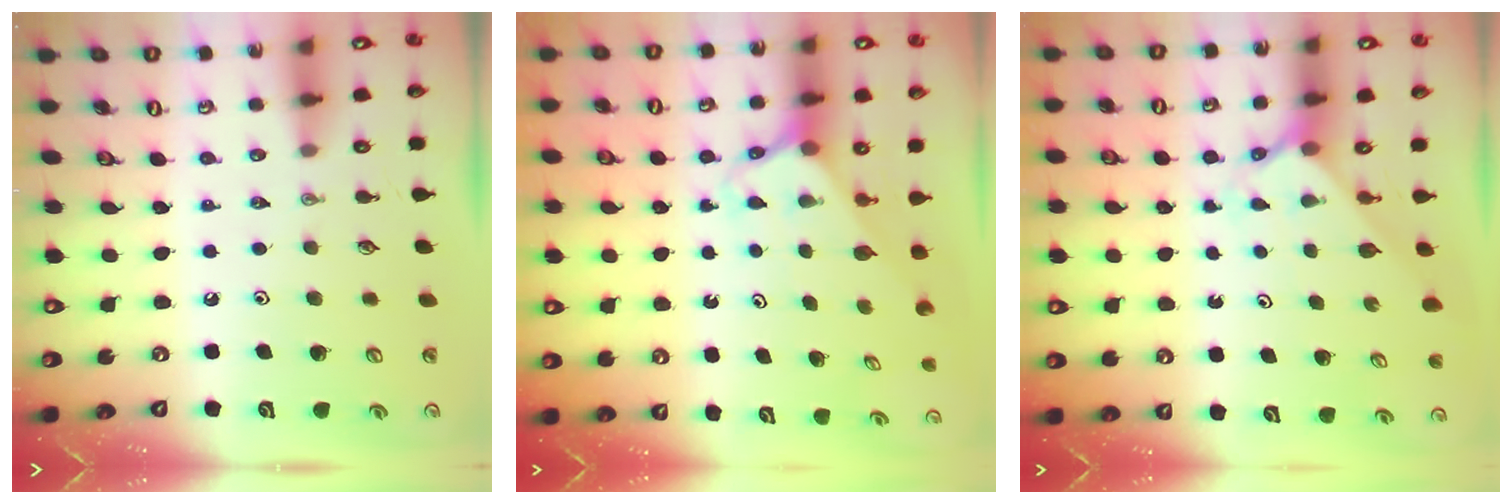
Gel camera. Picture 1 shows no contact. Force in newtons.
{"total": 2.6, "press": 2.6, "slide": 0.2}
{"total": 2.3, "press": 2.3, "slide": 0.2}